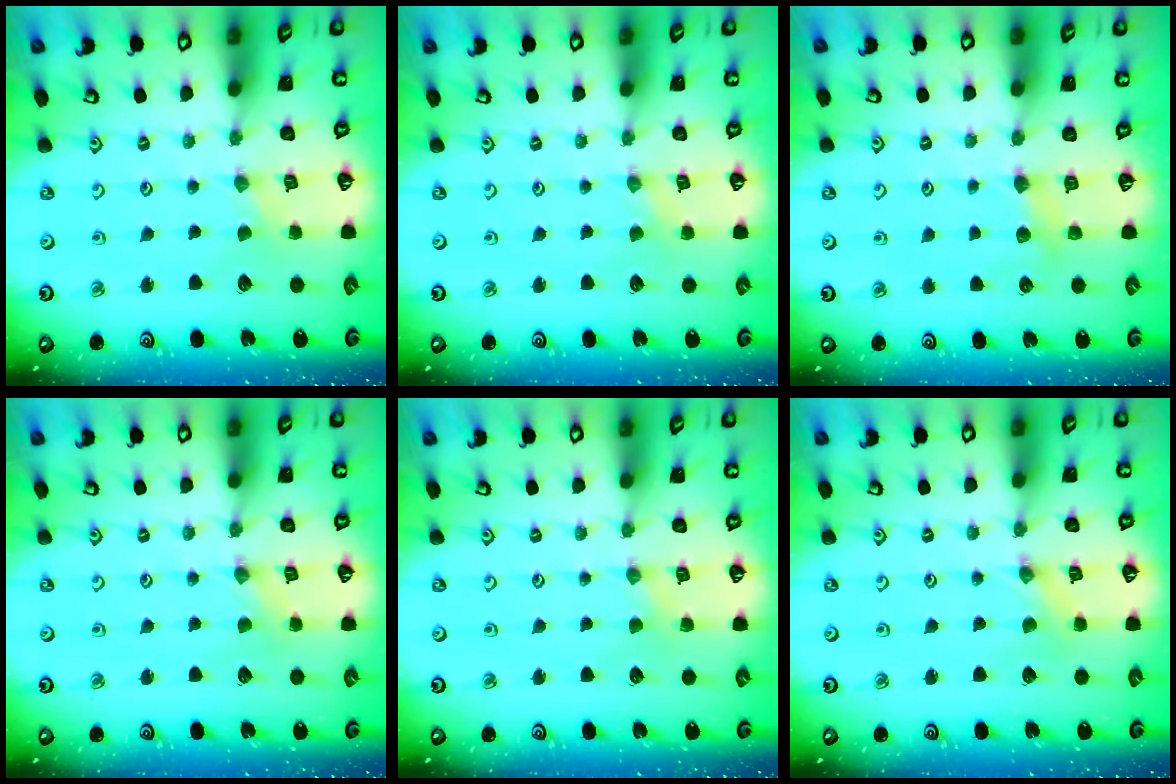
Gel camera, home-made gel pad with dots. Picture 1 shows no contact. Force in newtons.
{"total": 0.5, "press": 0.5, "slide": 0.2}
{"total": 5.1, "press": 5.0, "slide": 0.7}
{"total": 0.0}
{"total": 1.8, "press": 1.8, "slide": 0.3}
{"total": 0.0}